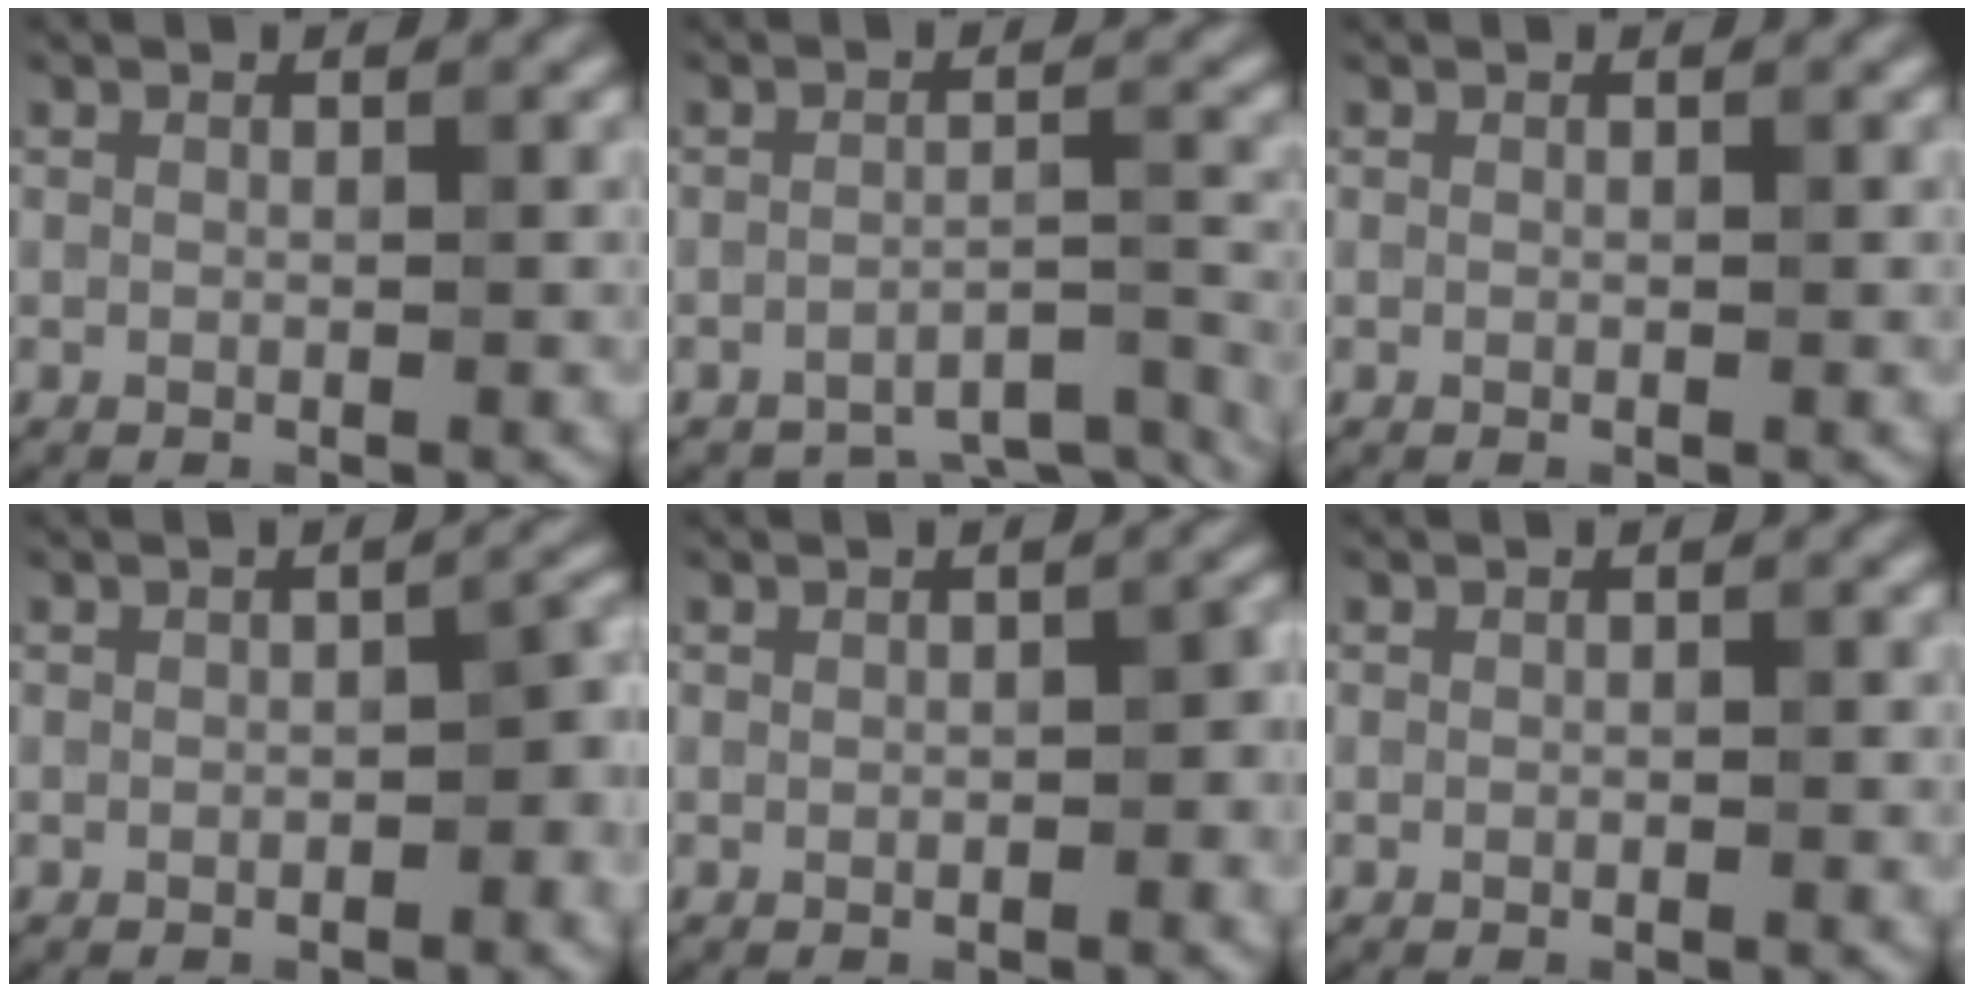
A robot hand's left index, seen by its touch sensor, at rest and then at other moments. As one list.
[{"total": 6.6, "force": [-6.1, 1.2, 2.1], "torque": [-0.031, -0.018, -0.075]}, {"total": 0.0}, {"total": 2.6, "force": [-0.6, 1.4, 2.2], "torque": [-0.026, 0.003, -0.008]}, {"total": 1.9, "force": [-0.2, 1.0, 1.6], "torque": [-0.020, 0.002, -0.001]}, {"total": 0.0}]